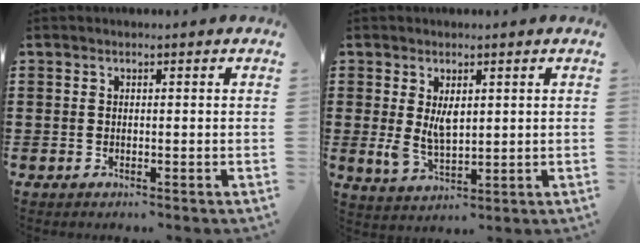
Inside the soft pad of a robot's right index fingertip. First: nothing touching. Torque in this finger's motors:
{"motor_torque": [0.96, -0.13, 0.23, 0.04]}